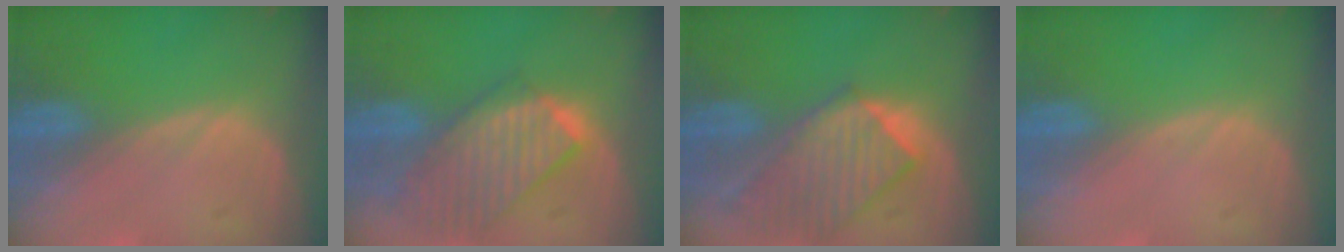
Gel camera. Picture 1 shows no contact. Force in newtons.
{"total": 9.8, "press": 8.6, "slide": 4.8}
{"total": 9.4, "press": 8.3, "slide": 4.6}
{"total": 0.0}